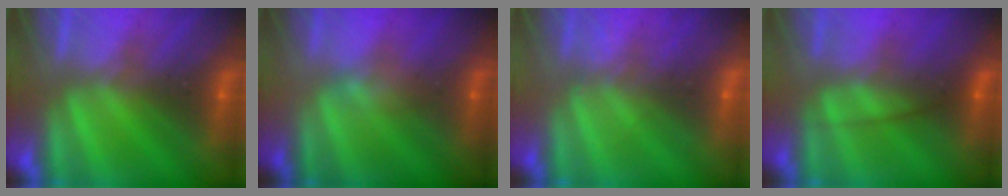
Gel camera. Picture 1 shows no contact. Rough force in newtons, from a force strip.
{"total": 2.4}
{"total": 2.1}
{"total": 2.3}